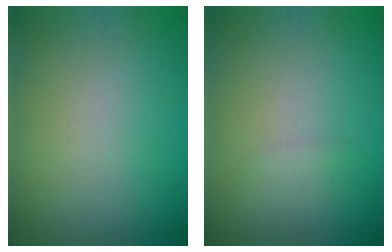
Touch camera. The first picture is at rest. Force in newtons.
{"total": 0.8, "press": 0.8, "slide": 0.1}